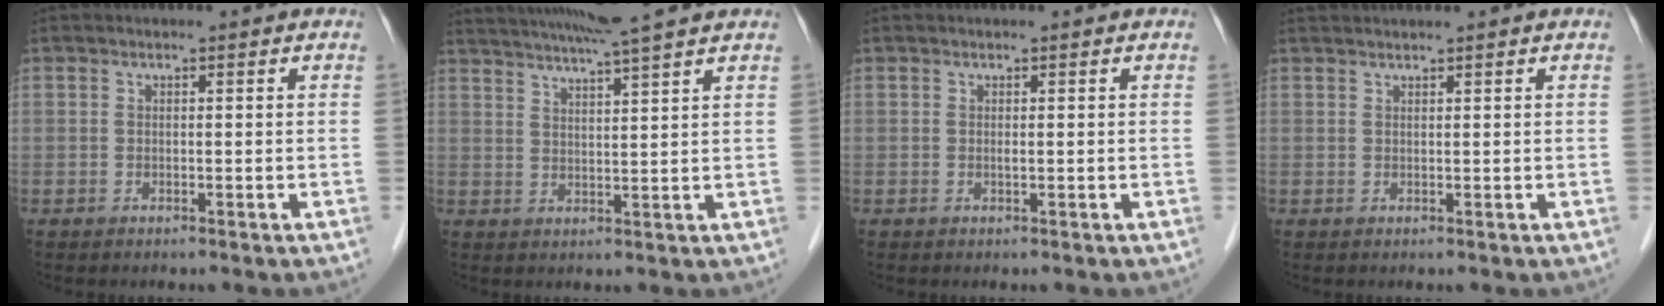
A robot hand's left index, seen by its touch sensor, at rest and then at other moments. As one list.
[{"total": 10.7, "force": [9.3, -1.2, 5.2], "torque": [-0.094, 0.016, 0.135]}, {"total": 0.6, "force": [0.4, 0.0, 0.5], "torque": [-0.008, 0.006, 0.006]}, {"total": 3.6, "force": [3.3, -0.2, 1.2], "torque": [-0.011, 0.031, 0.054]}]